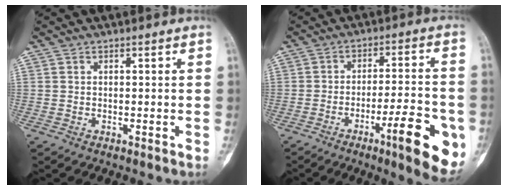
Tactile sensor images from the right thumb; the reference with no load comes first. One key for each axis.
{"total": 11.1, "fx": -4.4, "fy": 2.4, "fz": 9.9, "tx": -0.126, "ty": 0.010, "tz": -0.060}